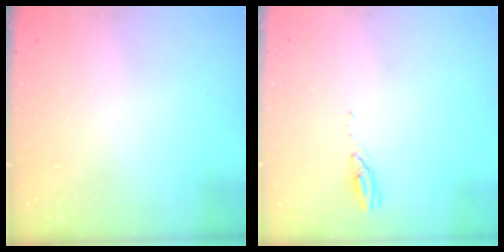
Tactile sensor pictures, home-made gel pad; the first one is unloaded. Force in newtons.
{"total": 3.0, "press": 2.9, "slide": 0.3}